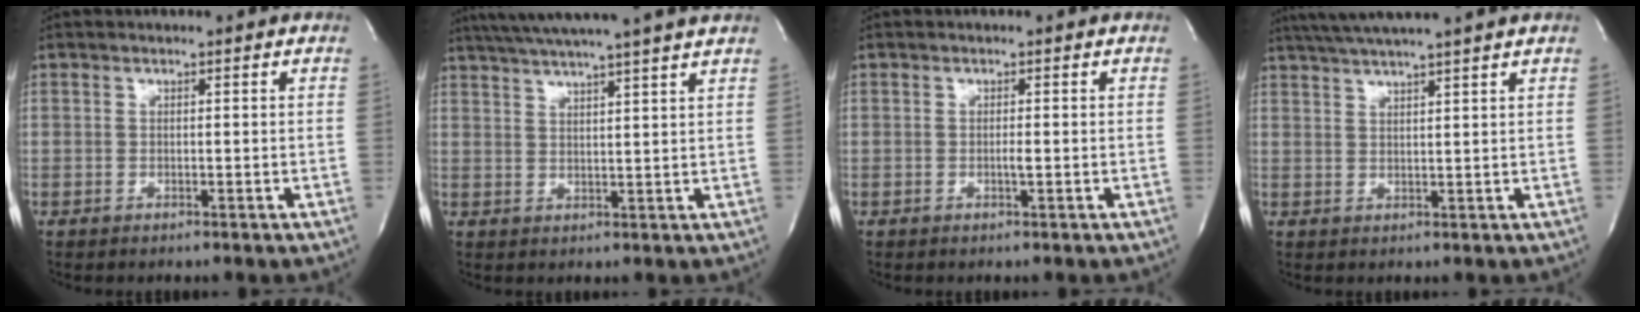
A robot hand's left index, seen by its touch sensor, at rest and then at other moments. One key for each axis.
{"total": 15.6, "fx": 13.6, "fy": -1.3, "fz": 7.5, "tx": -0.134, "ty": 0.009, "tz": 0.187}
{"total": 0.8, "fx": -0.3, "fy": 0.0, "fz": 0.7, "tx": -0.020, "ty": -0.004, "tz": -0.005}
{"total": 9.3, "fx": 7.9, "fy": -1.4, "fz": 4.6, "tx": -0.081, "ty": 0.023, "tz": 0.118}